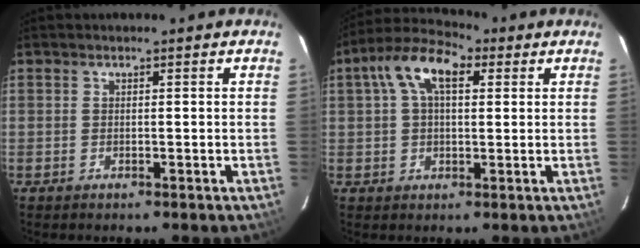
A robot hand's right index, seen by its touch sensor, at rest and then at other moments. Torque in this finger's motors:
{"motor_torque": [0.31, 0.08, 0.40, 0.13]}